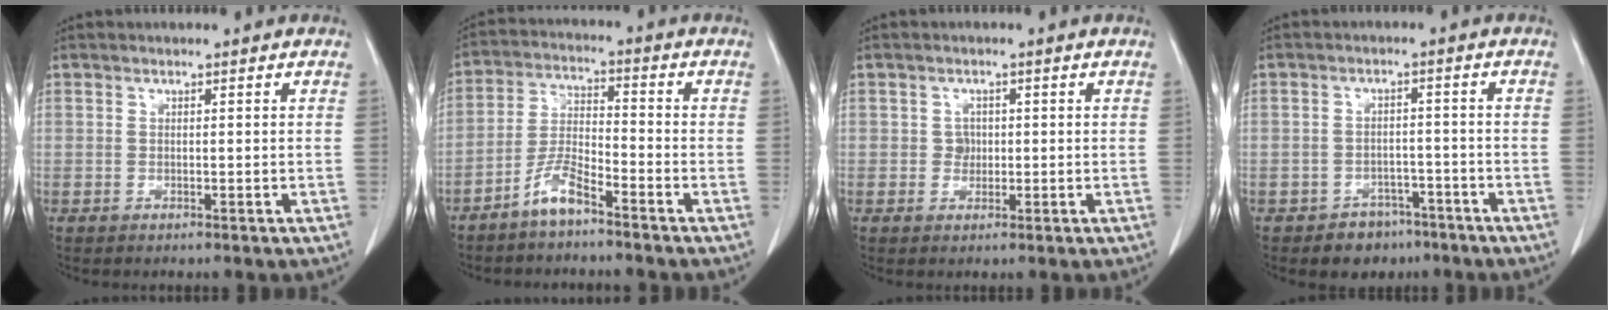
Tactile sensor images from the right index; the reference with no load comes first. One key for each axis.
{"total": 6.0, "fx": -4.5, "fy": 1.1, "fz": 3.8, "tx": -0.086, "ty": -0.001, "tz": -0.093}
{"total": 1.7, "fx": 0.0, "fy": 1.5, "fz": 0.6, "tx": -0.007, "ty": 0.003, "tz": 0.000}
{"total": 4.8, "fx": -3.4, "fy": 3.3, "fz": 0.9, "tx": -0.010, "ty": 0.011, "tz": -0.045}